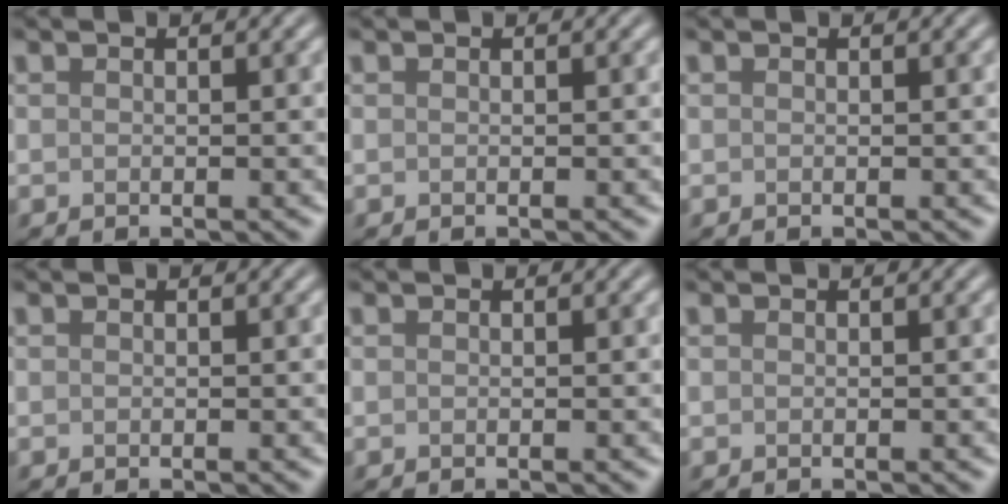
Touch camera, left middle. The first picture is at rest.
{"total": 0.0}
{"total": 0.0}
{"total": 0.0}
{"total": 0.0}
{"total": 0.0}